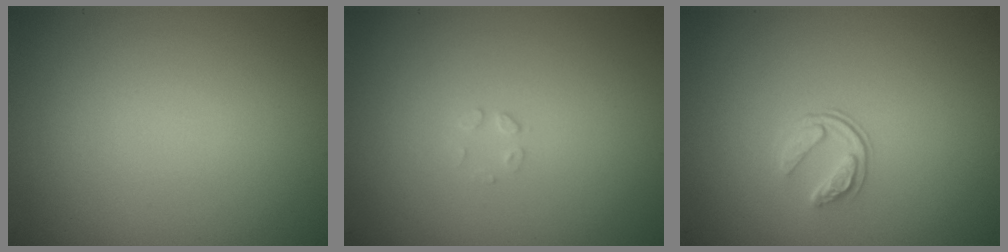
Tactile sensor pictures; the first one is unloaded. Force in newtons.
{"total": 0.8, "press": 0.8, "slide": 0.0}
{"total": 1.7, "press": 1.1, "slide": 1.3}